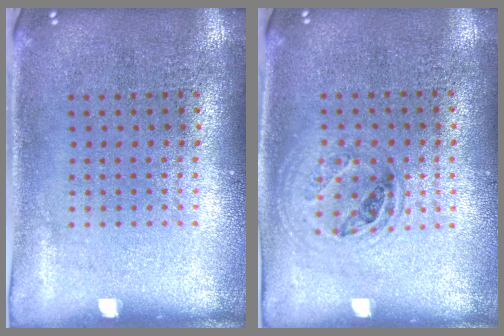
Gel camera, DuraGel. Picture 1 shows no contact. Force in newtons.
{"total": 1.0, "press": 0.9, "slide": 0.3}